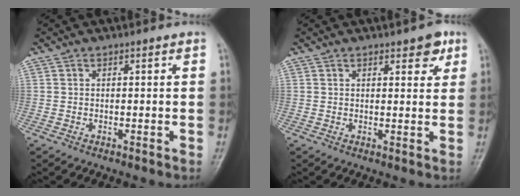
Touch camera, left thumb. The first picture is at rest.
{"total": 3.9, "force": [2.2, 1.8, 2.7], "torque": [-0.017, -0.009, 0.025]}